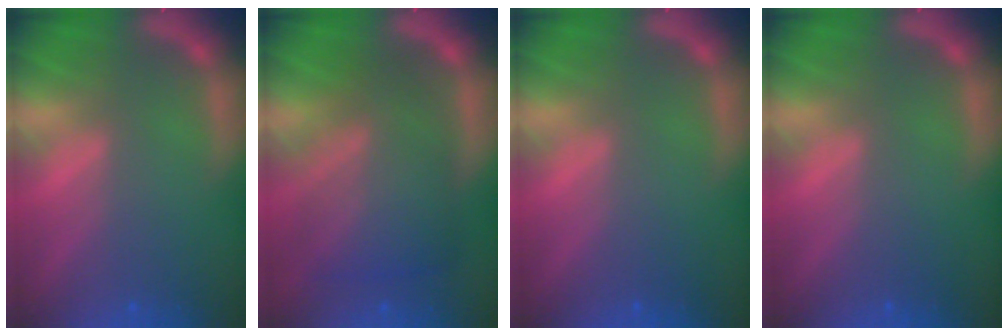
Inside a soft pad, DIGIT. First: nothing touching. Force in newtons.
{"total": 8.1}
{"total": 0.0}
{"total": 0.0}